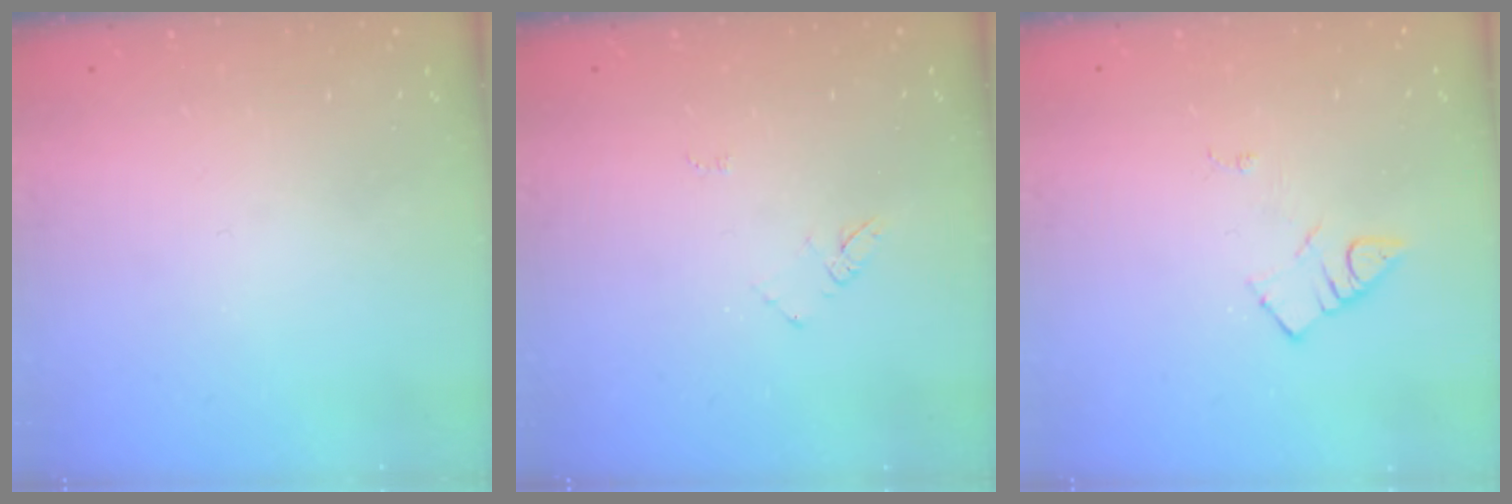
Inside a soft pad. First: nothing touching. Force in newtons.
{"total": 4.3, "press": 4.3, "slide": 0.5}
{"total": 4.5, "press": 4.4, "slide": 0.7}